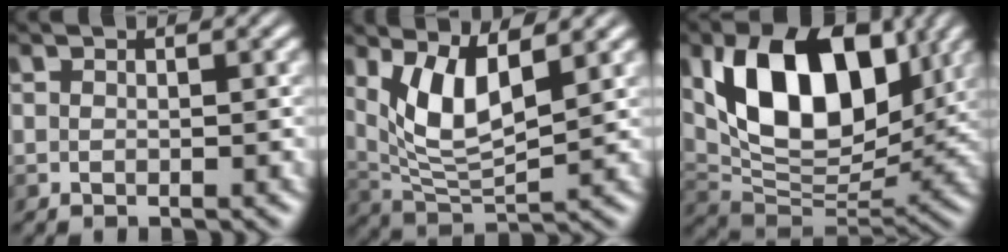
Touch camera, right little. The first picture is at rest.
{"total": 5.8, "force": [1.8, 2.1, 5.1], "torque": [-0.109, -0.011, 0.035]}
{"total": 11.4, "force": [3.5, 6.7, 8.5], "torque": [-0.154, -0.001, 0.065]}